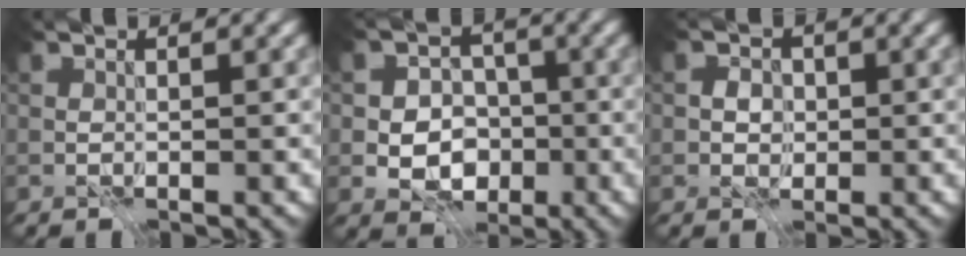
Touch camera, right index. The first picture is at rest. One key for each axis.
{"total": 5.8, "fx": -2.0, "fy": 4.4, "fz": 3.3, "tx": -0.034, "ty": -0.001, "tz": -0.051}
{"total": 1.6, "fx": -0.6, "fy": 1.3, "fz": 0.7, "tx": -0.007, "ty": 0.000, "tz": -0.017}